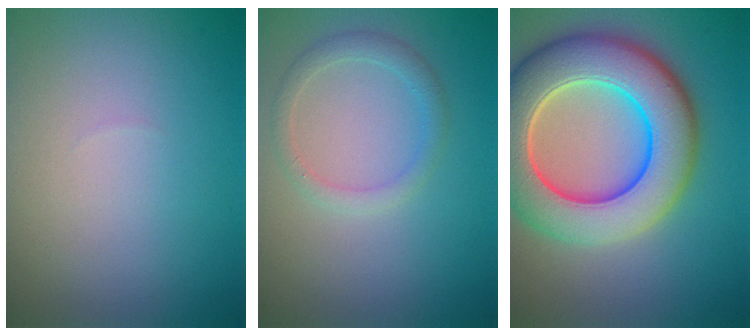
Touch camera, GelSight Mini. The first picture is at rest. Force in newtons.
{"total": 1.8, "press": 1.8, "slide": 0.2}
{"total": 11.2, "press": 11.1, "slide": 0.9}